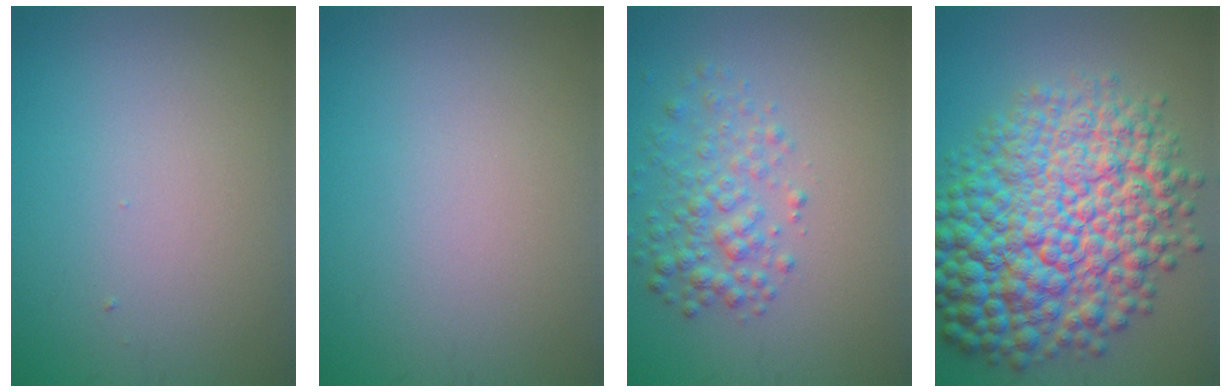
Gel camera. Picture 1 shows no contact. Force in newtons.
{"total": 0.0}
{"total": 3.2, "press": 3.2, "slide": 0.1}
{"total": 14.0, "press": 14.0, "slide": 0.2}